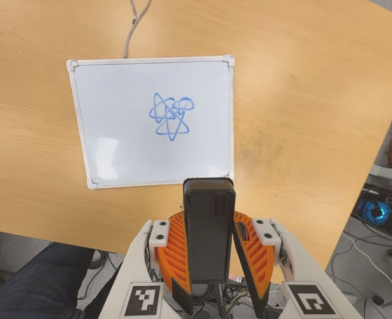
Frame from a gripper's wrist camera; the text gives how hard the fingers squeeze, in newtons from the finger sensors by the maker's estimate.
{"total": 5.9, "left": 5.2, "right": 6.6}